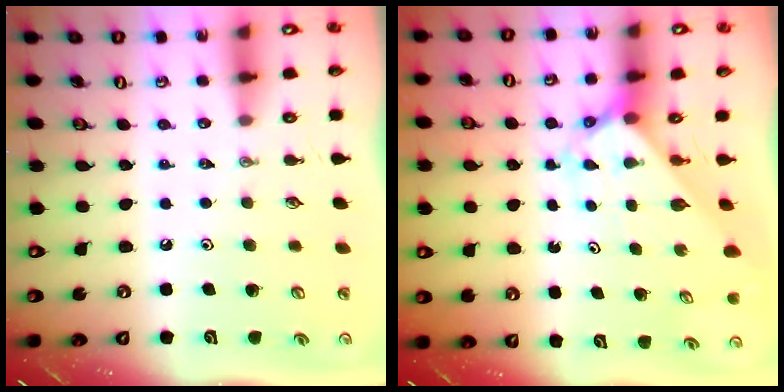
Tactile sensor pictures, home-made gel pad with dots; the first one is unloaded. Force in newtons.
{"total": 2.1, "press": 2.1, "slide": 0.3}